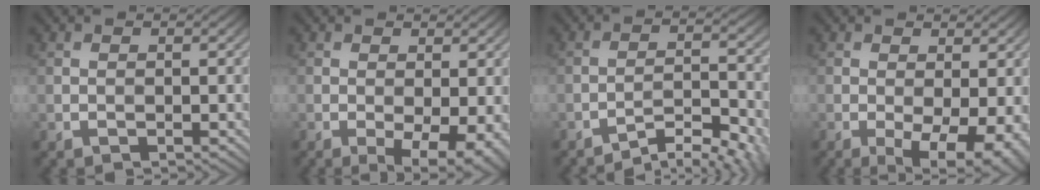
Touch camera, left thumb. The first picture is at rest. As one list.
[{"total": 5.3, "force": [-1.5, 2.1, 4.7], "torque": [-0.069, -0.010, -0.018]}, {"total": 6.8, "force": [-5.4, 1.6, 3.9], "torque": [-0.061, 0.011, -0.086]}, {"total": 6.9, "force": [-1.9, 2.8, 6.1], "torque": [-0.097, -0.013, -0.022]}]